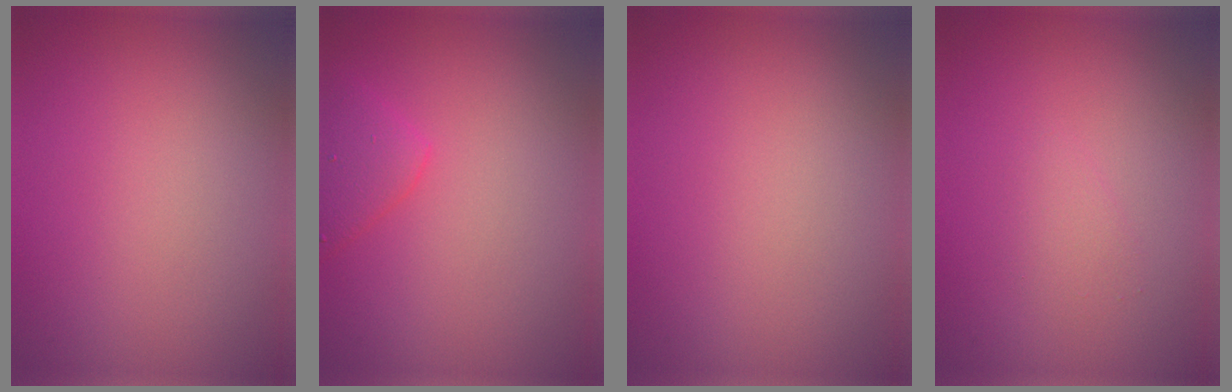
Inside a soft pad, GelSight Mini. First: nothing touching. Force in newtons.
{"total": 2.5, "press": 2.5, "slide": 0.2}
{"total": 0.0}
{"total": 1.1, "press": 1.1, "slide": 0.1}